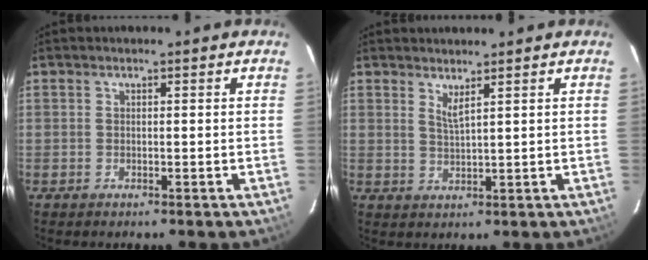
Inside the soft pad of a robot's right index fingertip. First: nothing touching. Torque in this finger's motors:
{"motor_torque": [-0.19, 0.09, 0.03, 0.01]}